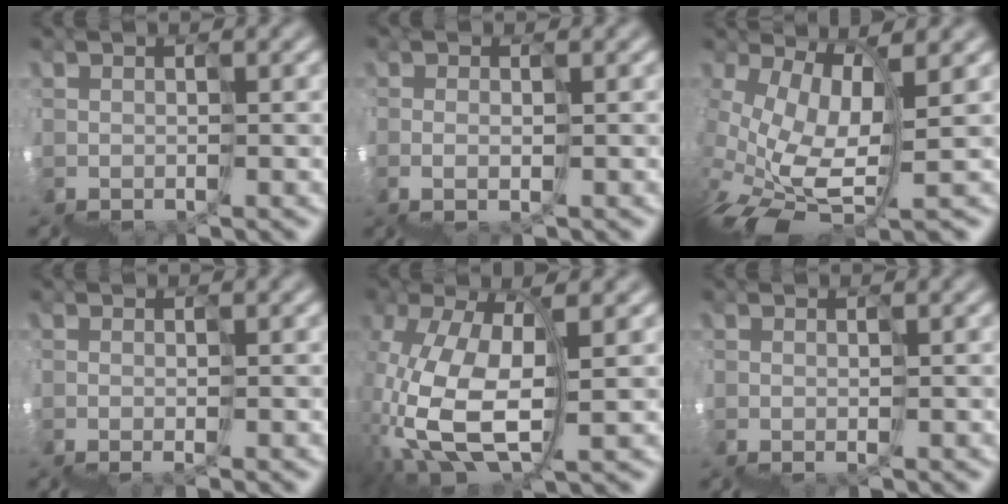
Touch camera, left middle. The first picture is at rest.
{"total": 1.5, "force": [0.0, 0.5, 1.4], "torque": [-0.008, 0.001, 0.004]}
{"total": 2.7, "force": [-0.4, 0.3, 2.6], "torque": [-0.075, 0.004, -0.006]}
{"total": 2.3, "force": [-0.9, 0.6, 2.0], "torque": [-0.017, -0.009, -0.011]}
{"total": 7.6, "force": [-1.3, 3.8, 6.5], "torque": [-0.178, 0.005, -0.020]}
{"total": 1.6, "force": [-0.3, 0.7, 1.4], "torque": [-0.016, -0.004, -0.003]}